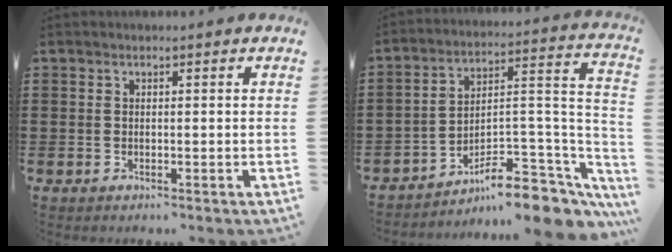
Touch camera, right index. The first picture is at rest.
{"total": 9.4, "force": [-7.5, 2.7, 5.0], "torque": [-0.066, 0.018, -0.139]}